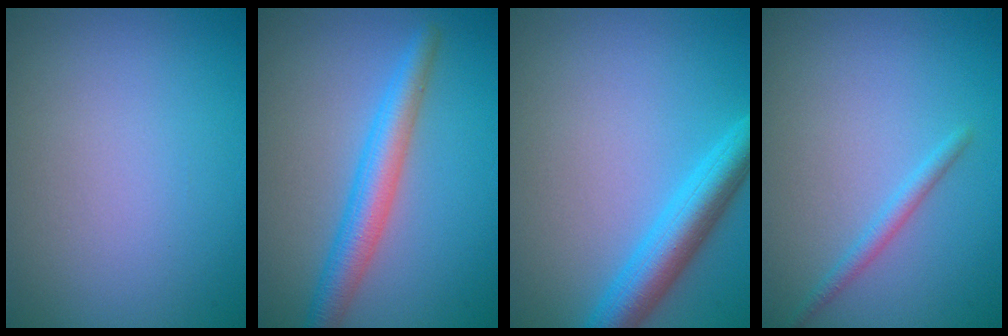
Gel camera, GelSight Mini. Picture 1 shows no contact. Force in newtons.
{"total": 4.2, "press": 4.2, "slide": 0.2}
{"total": 5.0, "press": 5.0, "slide": 0.2}
{"total": 1.4, "press": 1.4, "slide": 0.0}